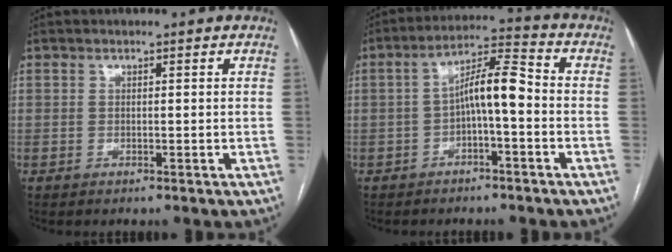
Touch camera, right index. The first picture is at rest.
{"total": 7.5, "force": [-1.2, 1.4, 7.3], "torque": [-0.128, 0.031, -0.023]}